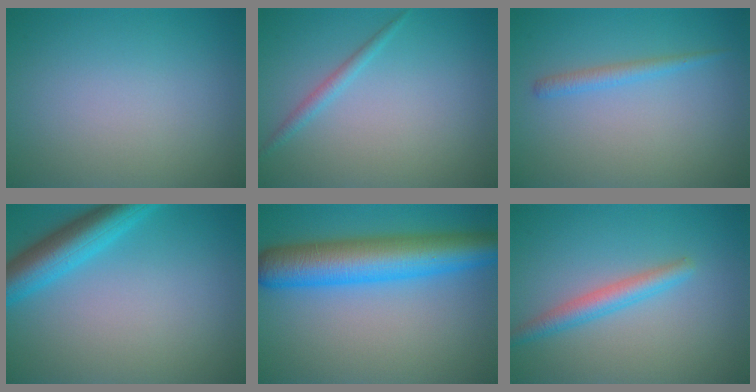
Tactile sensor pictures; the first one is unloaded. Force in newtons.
{"total": 1.3, "press": 1.3, "slide": 0.0}
{"total": 1.5, "press": 1.5, "slide": 0.0}
{"total": 5.3, "press": 5.3, "slide": 0.3}
{"total": 8.8, "press": 8.8, "slide": 0.3}
{"total": 2.5, "press": 2.5, "slide": 0.2}